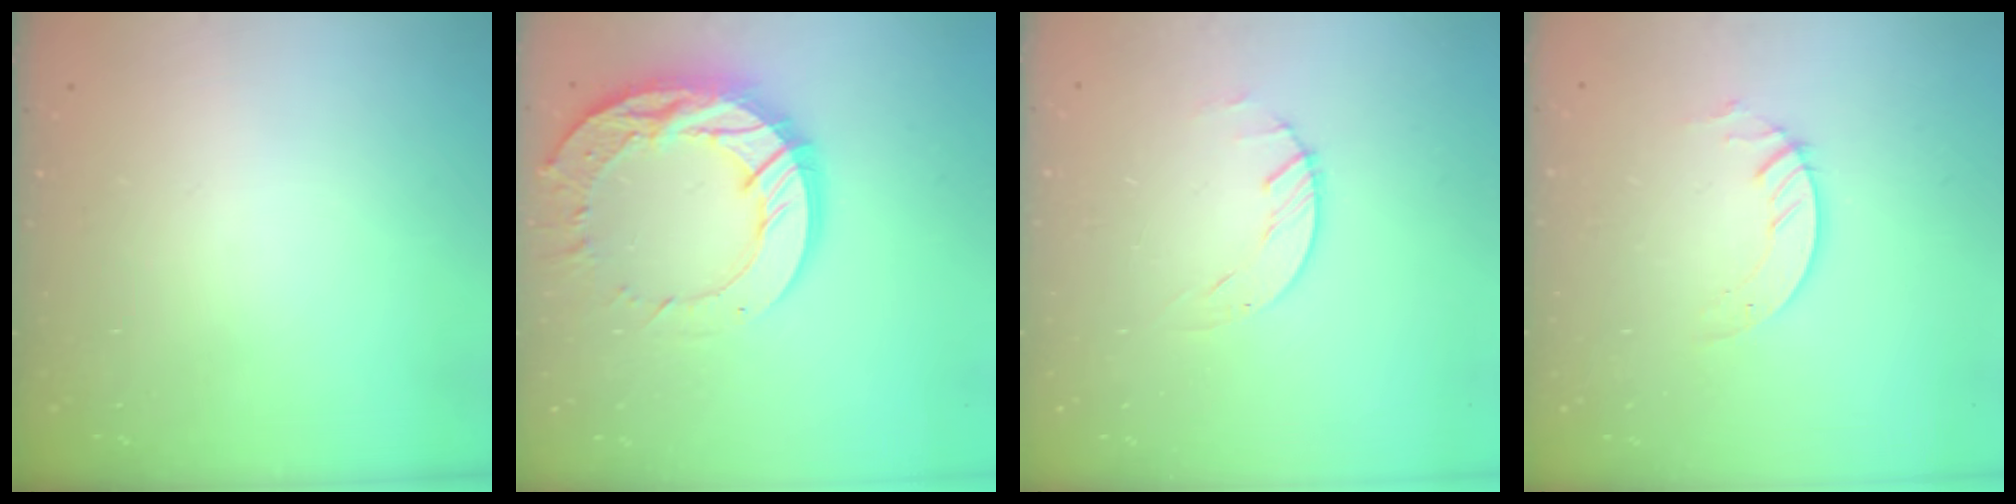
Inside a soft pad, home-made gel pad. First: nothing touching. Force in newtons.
{"total": 20.2, "press": 20.1, "slide": 1.8}
{"total": 0.7, "press": 0.7, "slide": 0.2}
{"total": 2.7, "press": 2.7, "slide": 0.2}